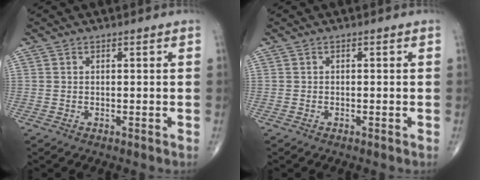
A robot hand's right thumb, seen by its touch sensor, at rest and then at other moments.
{"total": 0.0}